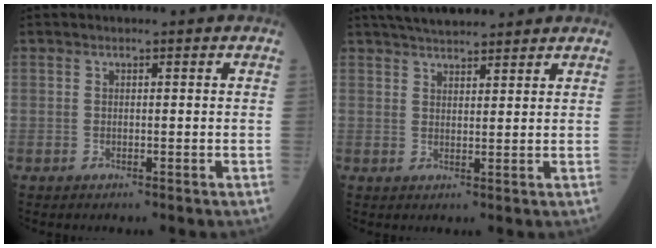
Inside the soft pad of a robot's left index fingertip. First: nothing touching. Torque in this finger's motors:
{"motor_torque": [-0.04, -0.27, 0.07, 0.06]}